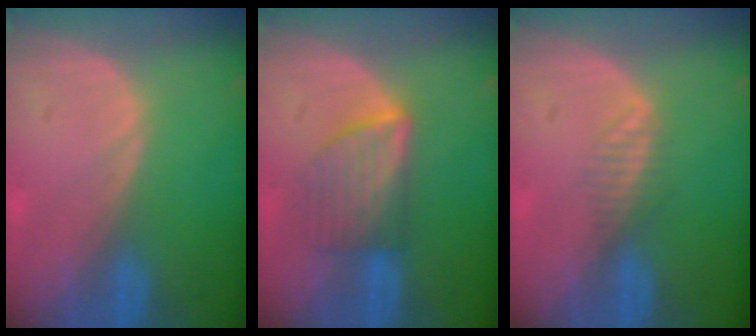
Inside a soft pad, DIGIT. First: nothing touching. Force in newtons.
{"total": 5.9, "press": 5.7, "slide": 1.5}
{"total": 2.0, "press": 1.8, "slide": 0.8}